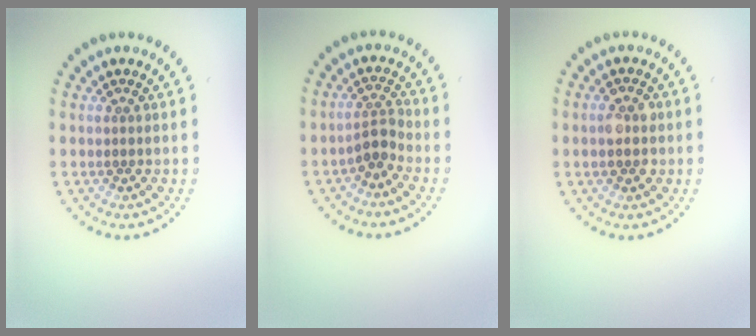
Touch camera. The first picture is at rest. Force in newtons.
{"total": 2.0, "press": 1.5, "slide": 1.3}
{"total": 2.7, "press": 2.7, "slide": 0.1}